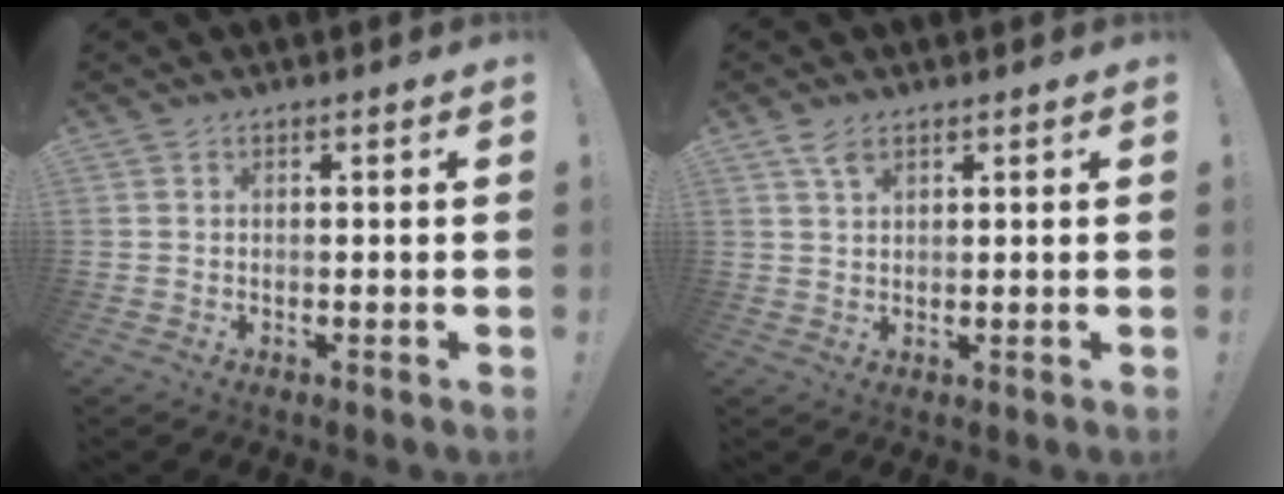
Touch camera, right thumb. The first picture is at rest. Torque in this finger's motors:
{"motor_torque": [-0.39, 0.36, 0.31, 0.04, 0.11]}